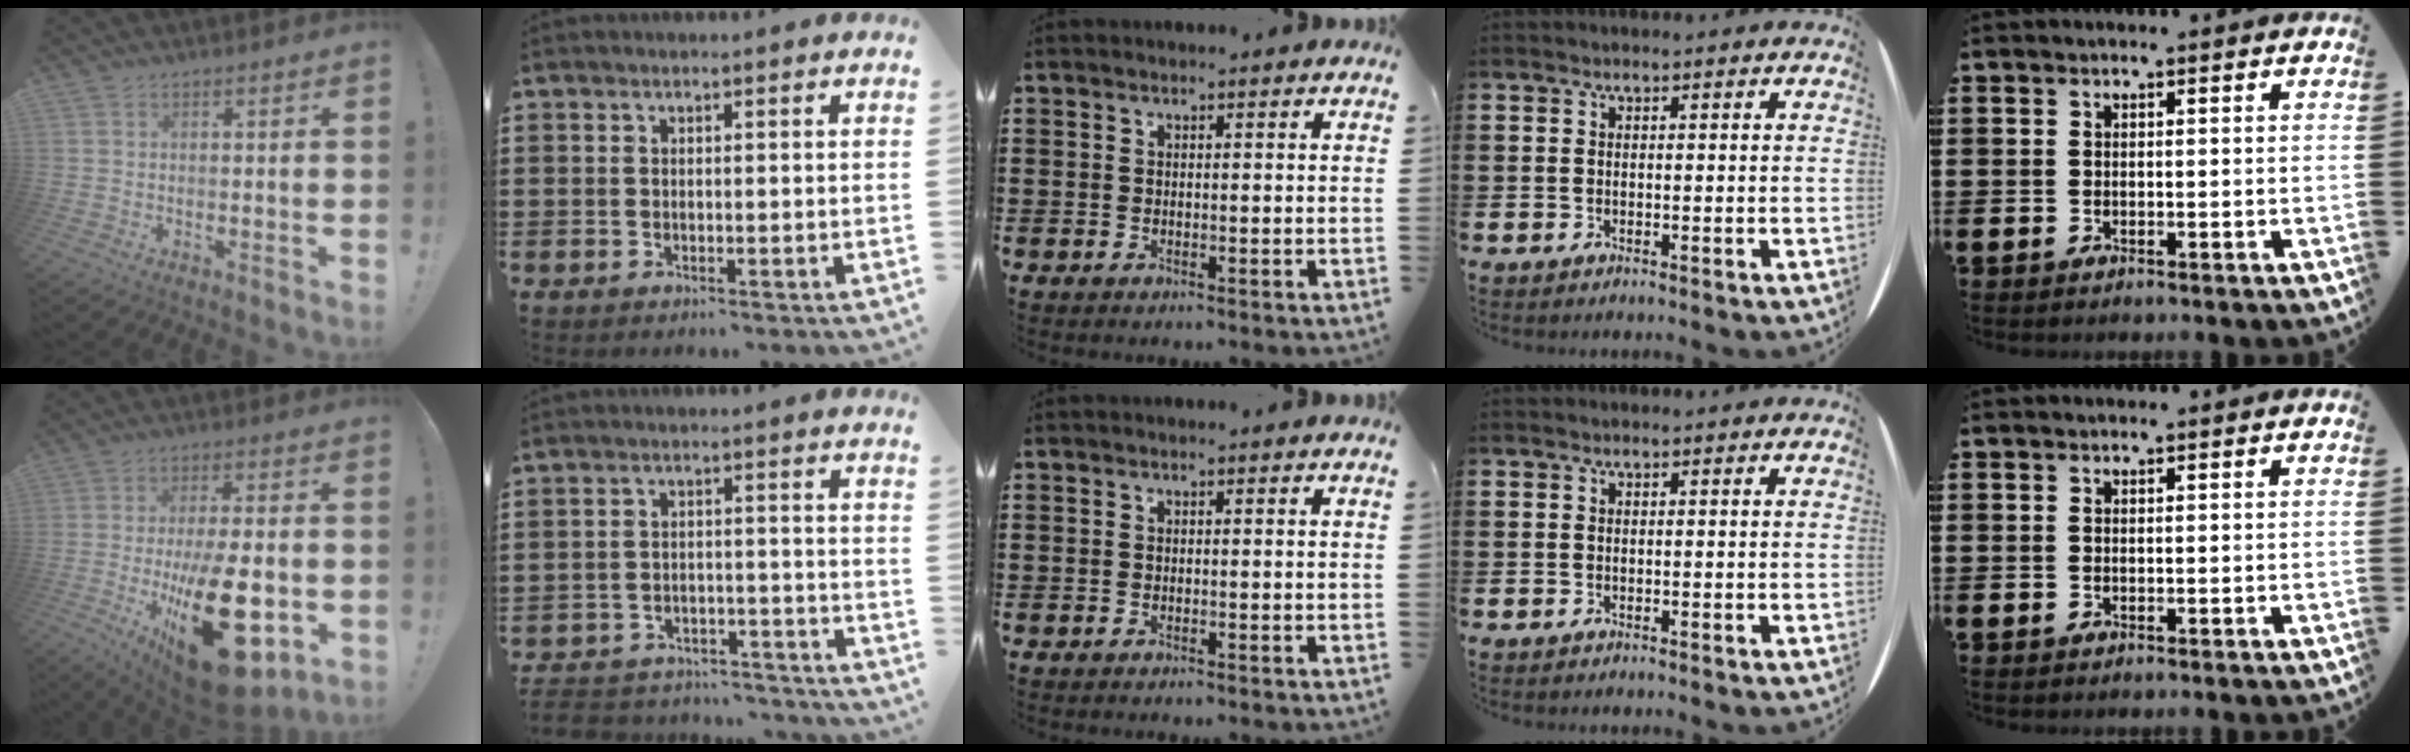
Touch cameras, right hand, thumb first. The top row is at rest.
{"thumb": {"total": 27.9, "force": [-6.8, 11.1, 24.7], "torque": [-0.382, 0.019, -0.084]}, "index": {"total": 4.3, "force": [-4.2, 0.7, 0.4], "torque": [-0.019, 0.004, -0.090]}}